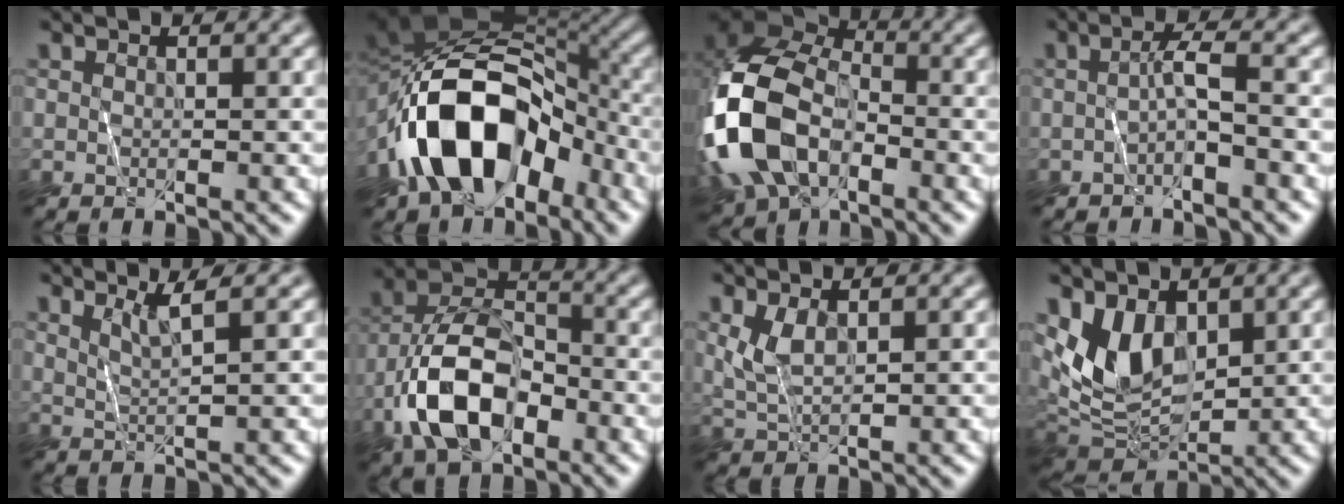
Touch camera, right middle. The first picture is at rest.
{"total": 13.8, "force": [-6.1, 8.4, 9.1], "torque": [-0.136, 0.020, -0.115]}
{"total": 14.4, "force": [-4.3, 9.1, 10.3], "torque": [-0.247, -0.011, -0.079]}
{"total": 1.8, "force": [-0.9, 0.1, 1.5], "torque": [-0.029, 0.011, -0.012]}
{"total": 1.6, "force": [1.0, 0.2, 1.2], "torque": [-0.016, -0.001, 0.030]}
{"total": 8.8, "force": [-4.1, 4.7, 6.2], "torque": [-0.122, 0.017, -0.077]}
{"total": 2.0, "force": [0.7, 1.1, 1.6], "torque": [-0.042, 0.002, 0.029]}
{"total": 6.2, "force": [1.9, 4.0, 4.4], "torque": [-0.092, -0.016, 0.044]}